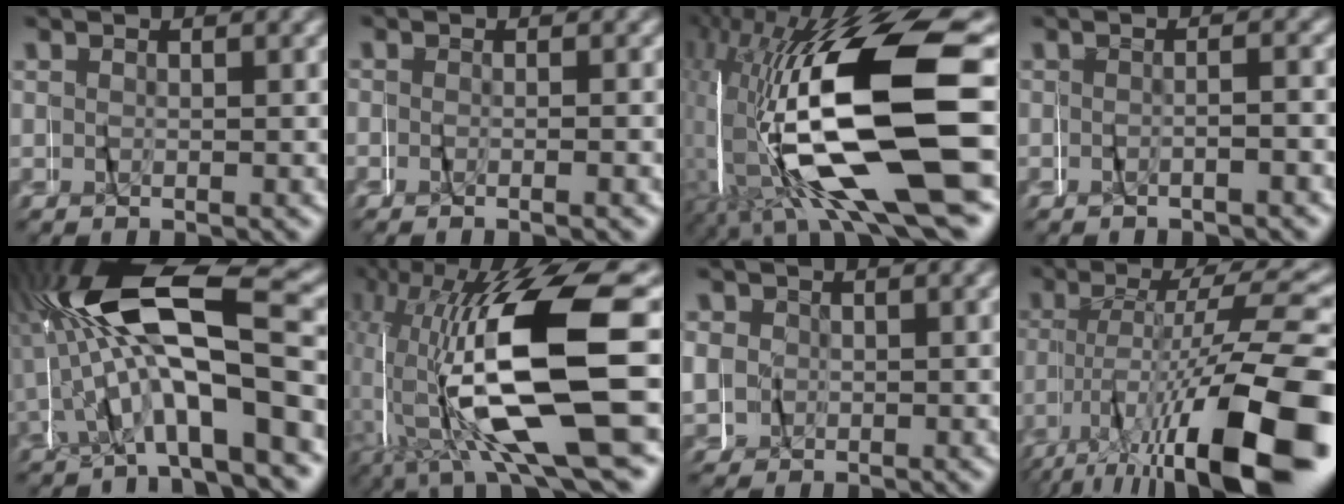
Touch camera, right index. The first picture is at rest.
{"total": 1.2, "force": [-1.1, -0.2, 0.4], "torque": [-0.017, -0.002, -0.021]}
{"total": 19.0, "force": [-2.0, 8.3, 17.0], "torque": [-0.307, -0.012, -0.008]}
{"total": 1.4, "force": [-1.4, -0.1, 0.4], "torque": [-0.009, 0.009, -0.029]}
{"total": 11.2, "force": [0.5, 4.5, 10.2], "torque": [-0.204, 0.008, 0.009]}
{"total": 16.0, "force": [0.1, 6.9, 14.5], "torque": [-0.248, 0.003, 0.008]}
{"total": 3.2, "force": [0.4, 3.2, 0.6], "torque": [-0.028, 0.000, 0.008]}
{"total": 11.5, "force": [-3.8, 3.0, 10.5], "torque": [-0.157, 0.003, -0.050]}